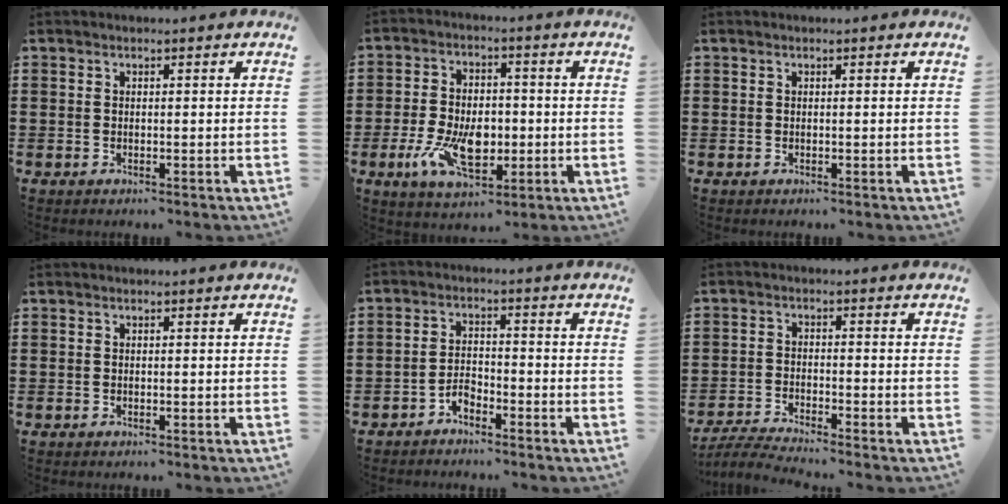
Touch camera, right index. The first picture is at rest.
{"total": 10.0, "force": [-2.4, 5.7, 7.8], "torque": [-0.172, 0.001, -0.042]}
{"total": 0.0}
{"total": 0.0}
{"total": 2.7, "force": [-2.3, 1.1, 0.9], "torque": [-0.022, 0.008, -0.048]}
{"total": 3.8, "force": [-3.7, -0.4, 0.8], "torque": [-0.028, -0.010, -0.078]}